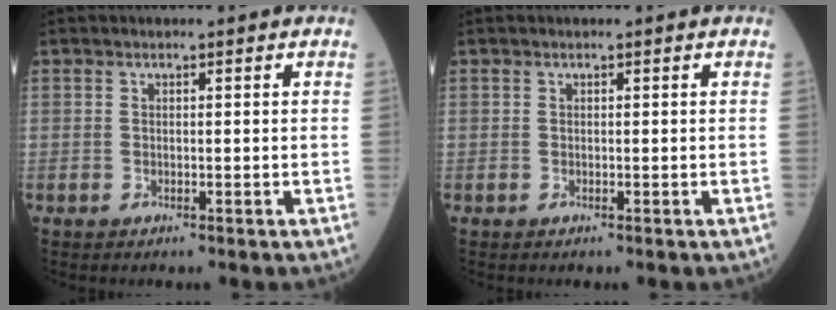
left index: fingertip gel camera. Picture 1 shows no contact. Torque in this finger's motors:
{"motor_torque": [0.00, 0.00, 0.00, 0.00]}